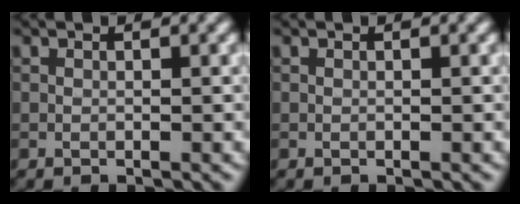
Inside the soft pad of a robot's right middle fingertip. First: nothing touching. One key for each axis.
{"total": 0.0}